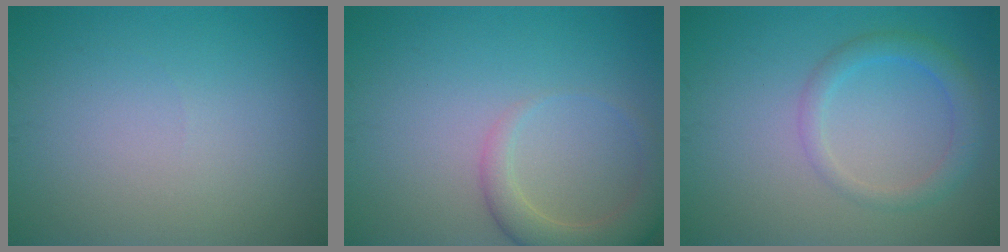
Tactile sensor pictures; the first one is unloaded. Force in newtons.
{"total": 3.8, "press": 3.8, "slide": 0.4}
{"total": 2.7, "press": 2.7, "slide": 0.1}